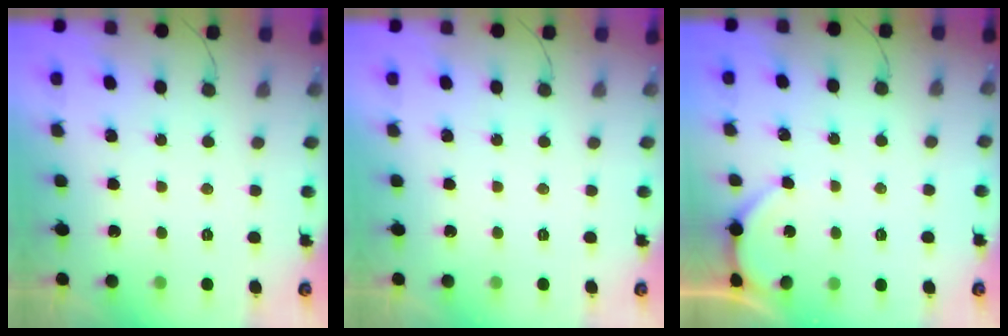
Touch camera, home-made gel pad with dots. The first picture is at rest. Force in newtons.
{"total": 0.0}
{"total": 2.3, "press": 2.3, "slide": 0.4}